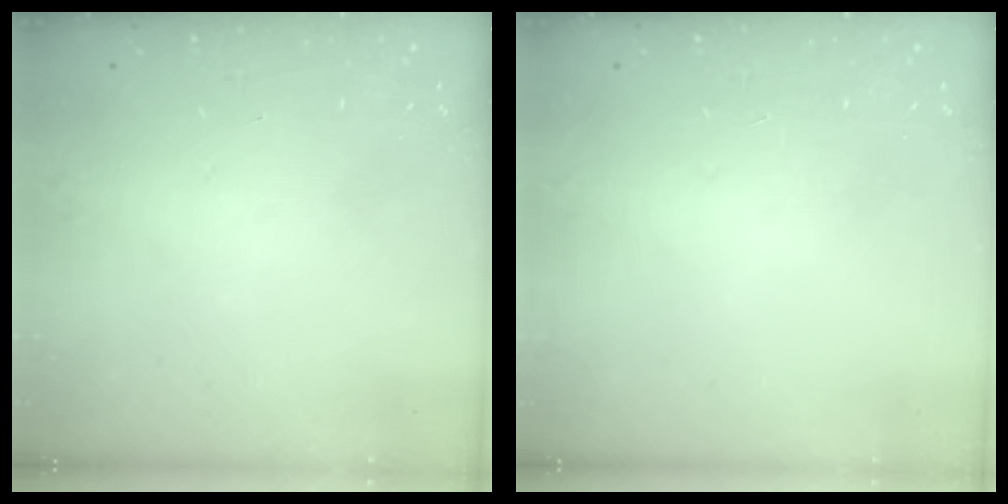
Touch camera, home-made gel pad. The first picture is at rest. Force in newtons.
{"total": 0.0}